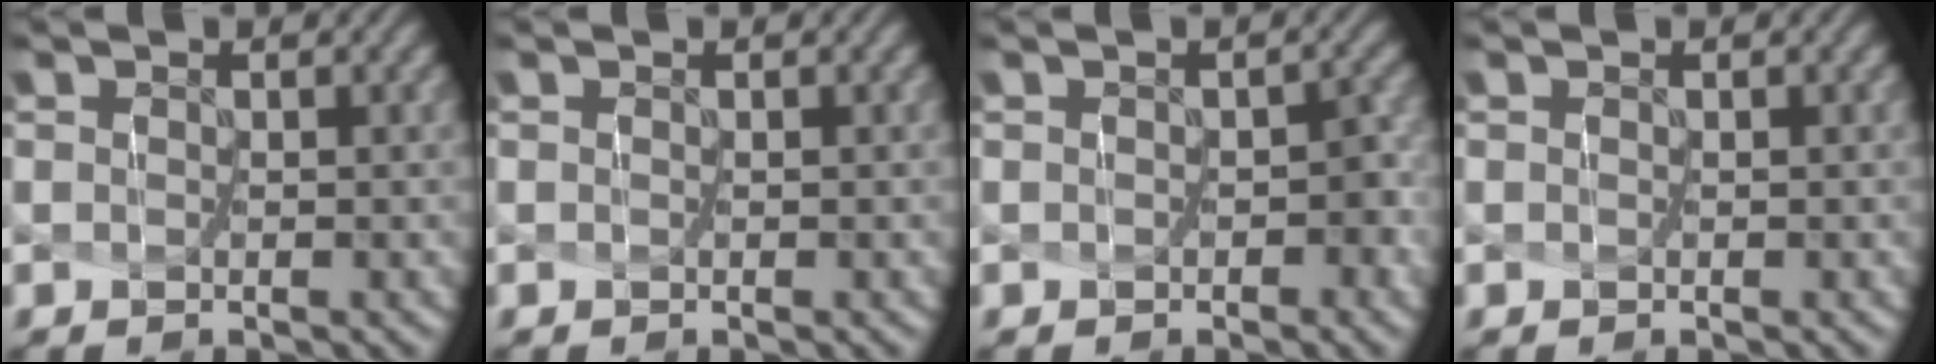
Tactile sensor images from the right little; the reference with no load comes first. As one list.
[{"total": 0.0}, {"total": 2.1, "force": [-0.9, 1.3, 1.4], "torque": [-0.009, -0.005, -0.007]}, {"total": 0.0}]